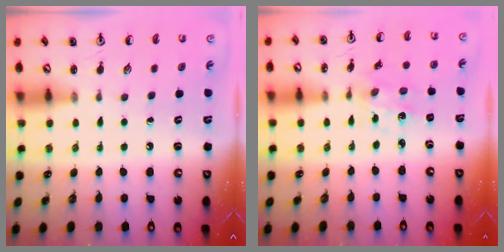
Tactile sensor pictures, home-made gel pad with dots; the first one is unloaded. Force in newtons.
{"total": 2.3, "press": 2.3, "slide": 0.6}